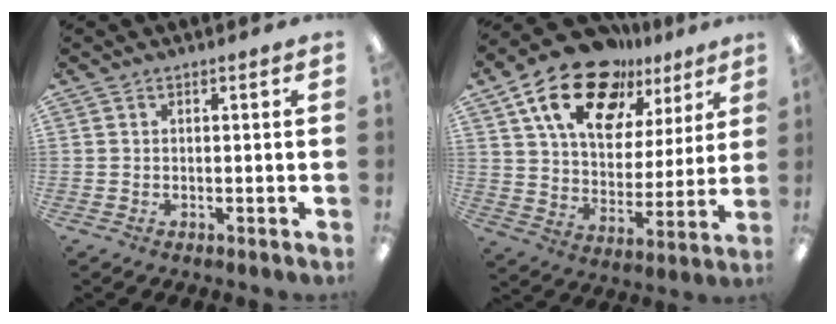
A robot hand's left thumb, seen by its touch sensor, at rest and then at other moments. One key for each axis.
{"total": 16.7, "fx": 10.4, "fy": 10.0, "fz": 8.3, "tx": -0.138, "ty": -0.053, "tz": 0.187}